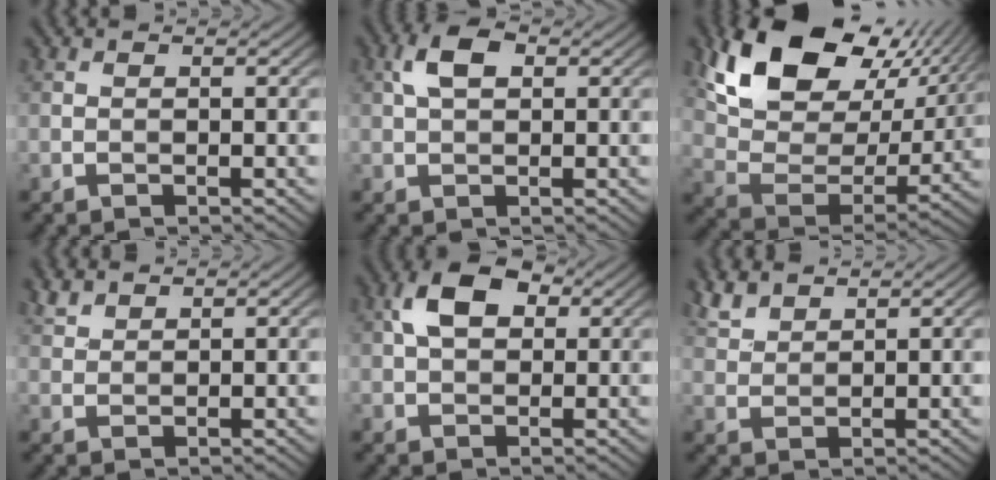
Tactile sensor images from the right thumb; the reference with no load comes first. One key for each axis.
{"total": 4.1, "fx": 1.2, "fy": 2.3, "fz": 3.2, "tx": -0.071, "ty": 0.011, "tz": 0.018}
{"total": 17.2, "fx": 9.2, "fy": 10.4, "fz": 10.1, "tx": -0.220, "ty": 0.010, "tz": 0.172}
{"total": 2.3, "fx": 1.9, "fy": 0.8, "fz": 0.9, "tx": -0.025, "ty": 0.007, "tz": 0.046}
{"total": 6.3, "fx": 1.7, "fy": 4.0, "fz": 4.5, "tx": -0.088, "ty": 0.013, "tz": 0.021}
{"total": 3.9, "fx": 3.3, "fy": 1.3, "fz": 1.7, "tx": -0.049, "ty": 0.011, "tz": 0.076}